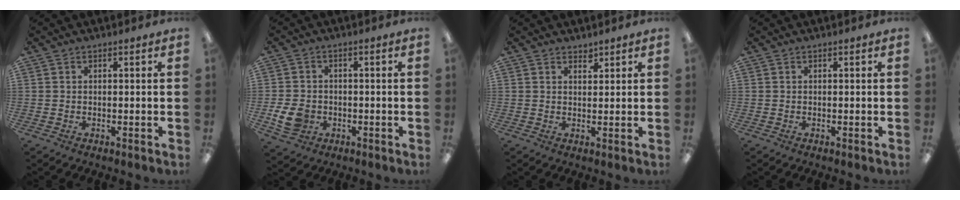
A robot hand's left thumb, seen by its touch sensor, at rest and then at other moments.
{"total": 6.3, "force": [-1.8, 5.1, 3.3], "torque": [-0.072, 0.005, -0.033]}
{"total": 1.9, "force": [1.8, 0.6, 0.3], "torque": [0.001, -0.010, 0.032]}
{"total": 0.0}